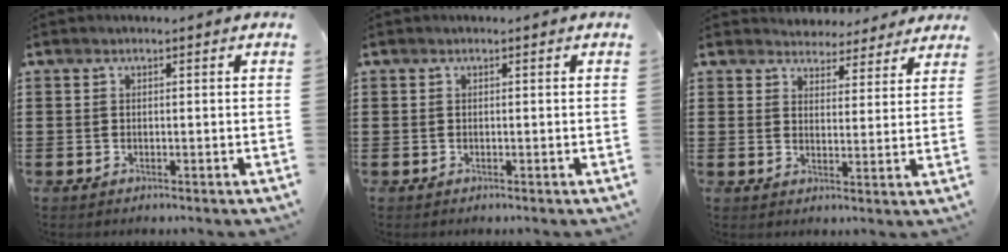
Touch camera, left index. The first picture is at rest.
{"total": 0.0}
{"total": 4.0, "force": [3.9, 1.0, -0.2], "torque": [-0.016, -0.016, 0.070]}